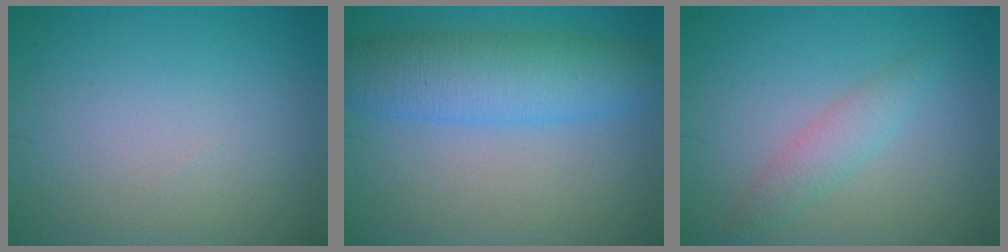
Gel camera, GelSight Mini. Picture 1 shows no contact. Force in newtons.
{"total": 7.0, "press": 7.0, "slide": 0.1}
{"total": 2.2, "press": 2.2, "slide": 0.2}